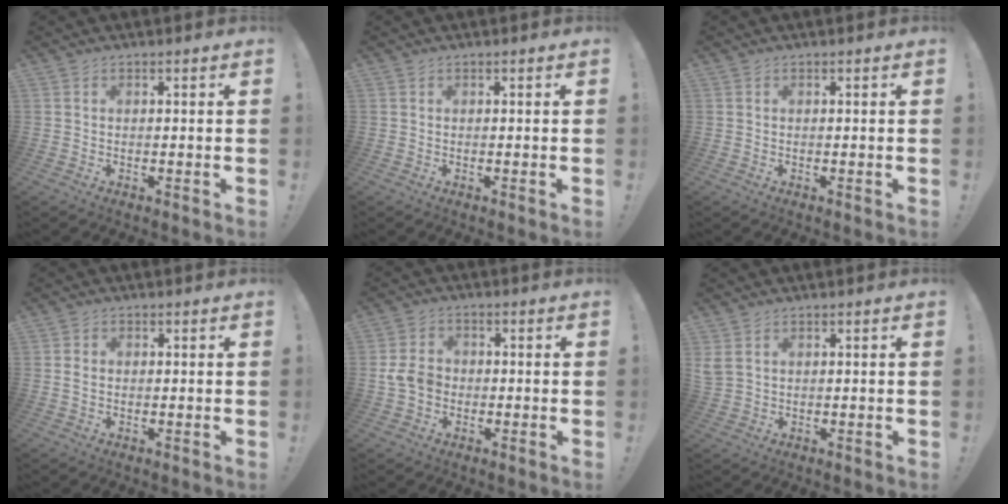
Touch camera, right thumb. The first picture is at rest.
{"total": 0.0}
{"total": 0.0}
{"total": 1.2, "force": [0.1, 0.9, 0.7], "torque": [-0.015, 0.004, 0.002]}
{"total": 7.3, "force": [-1.4, 5.8, 4.1], "torque": [-0.078, 0.013, -0.025]}
{"total": 3.1, "force": [1.6, 1.9, 1.8], "torque": [-0.034, -0.004, 0.033]}